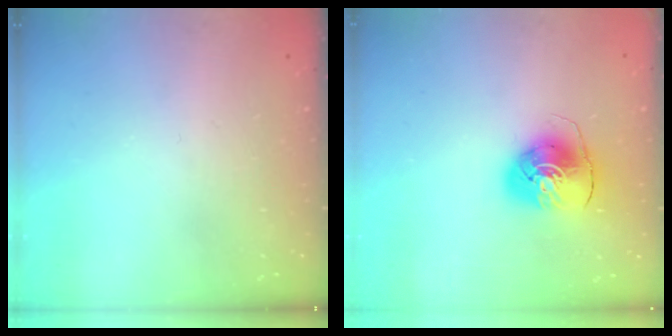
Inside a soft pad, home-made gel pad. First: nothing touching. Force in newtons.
{"total": 9.3, "press": 9.2, "slide": 1.1}